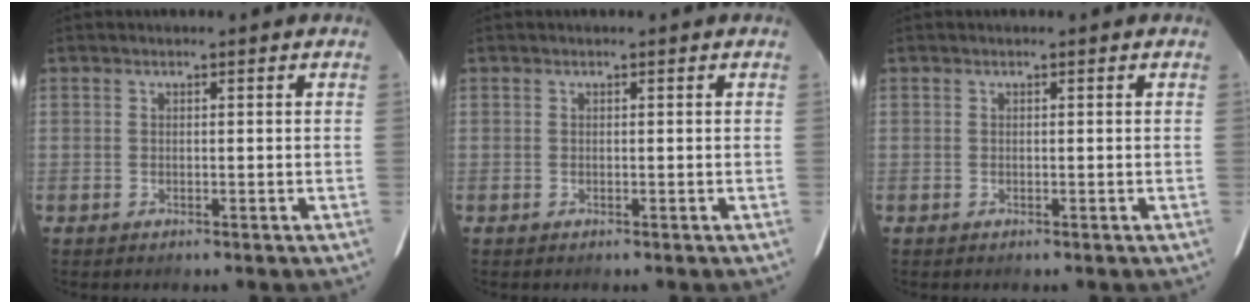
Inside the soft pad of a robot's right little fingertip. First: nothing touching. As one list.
[{"total": 0.0}, {"total": 0.0}]